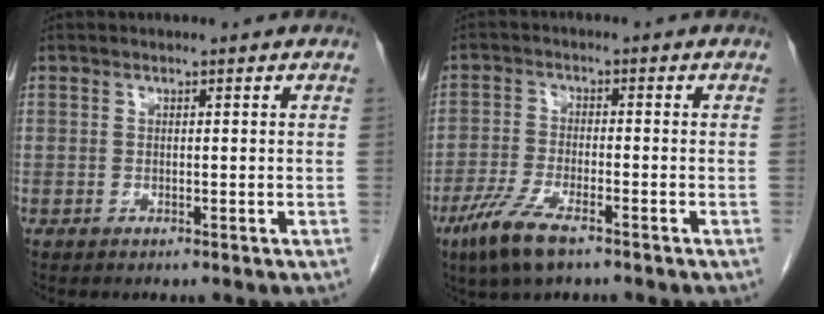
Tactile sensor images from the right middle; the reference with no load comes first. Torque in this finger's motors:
{"motor_torque": [0.97, -1.08, 0.22, 0.11]}